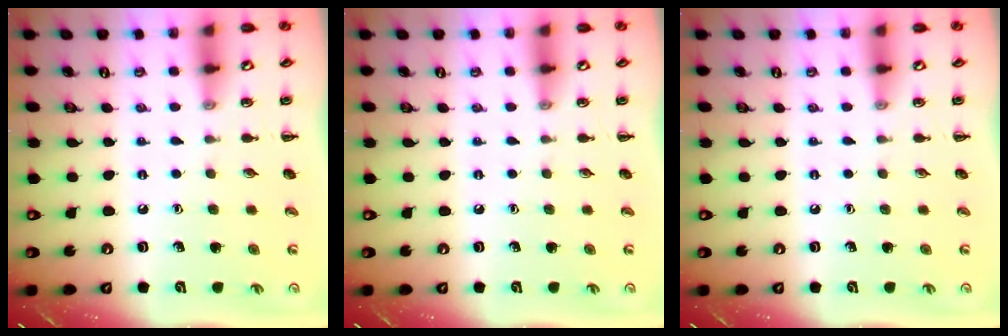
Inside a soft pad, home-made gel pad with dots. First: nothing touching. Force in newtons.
{"total": 0.0}
{"total": 0.0}